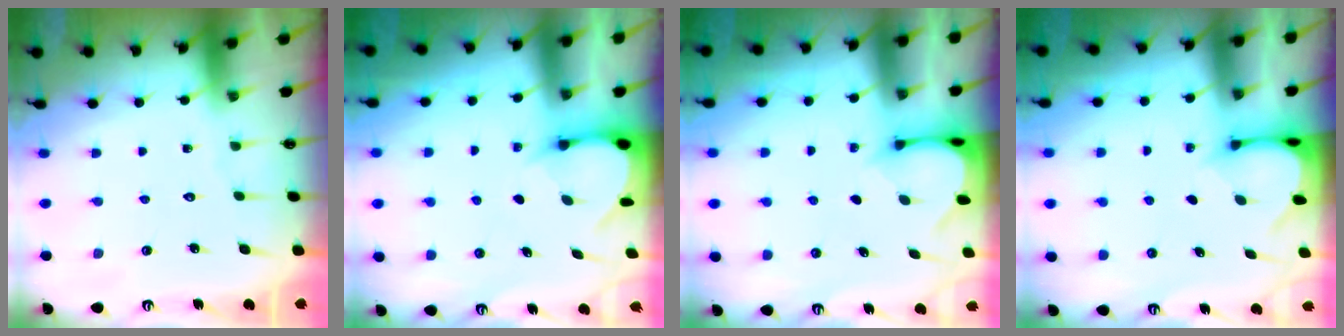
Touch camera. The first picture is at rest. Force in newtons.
{"total": 3.6, "press": 3.6, "slide": 0.2}
{"total": 3.2, "press": 3.2, "slide": 0.2}
{"total": 2.9, "press": 2.9, "slide": 0.2}